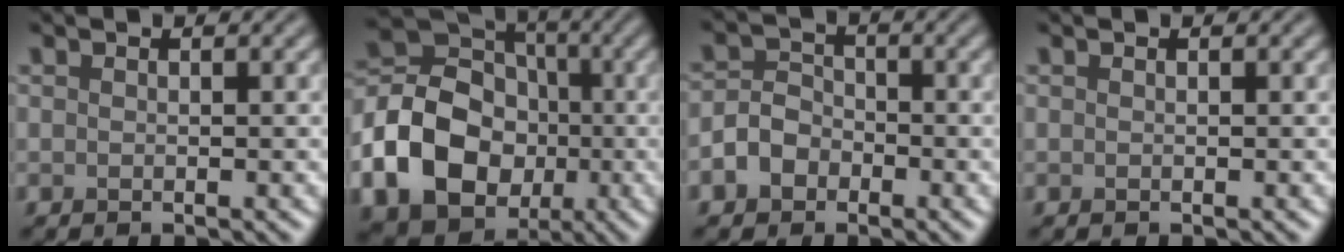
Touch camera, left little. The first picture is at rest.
{"total": 12.5, "force": [-3.3, 10.1, 6.4], "torque": [-0.112, -0.016, -0.083]}
{"total": 3.0, "force": [-1.4, 2.2, 1.3], "torque": [-0.021, 0.006, -0.034]}
{"total": 0.0}